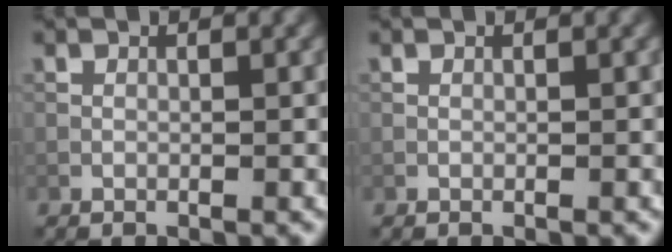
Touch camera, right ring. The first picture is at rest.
{"total": 0.0}